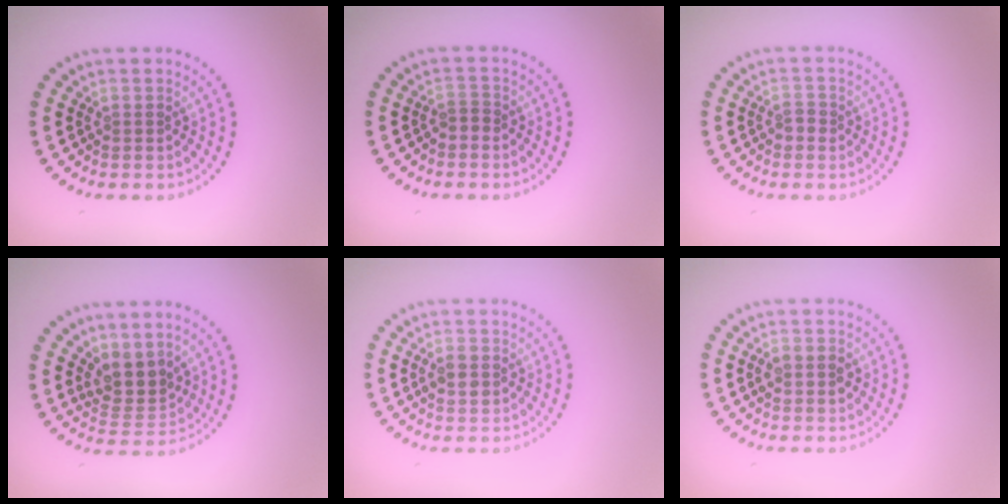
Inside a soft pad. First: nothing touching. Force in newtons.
{"total": 0.9, "press": 0.8, "slide": 0.5}
{"total": 1.2, "press": 1.1, "slide": 0.4}
{"total": 3.4, "press": 2.8, "slide": 1.9}
{"total": 2.1, "press": 2.1, "slide": 0.2}
{"total": 2.4, "press": 2.4, "slide": 0.1}